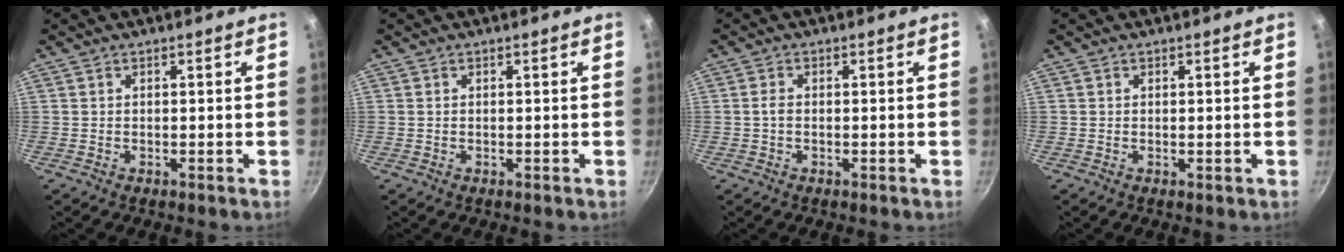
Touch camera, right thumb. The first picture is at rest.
{"total": 0.0}
{"total": 1.5, "force": [-0.2, 1.0, 1.1], "torque": [-0.022, 0.006, -0.005]}
{"total": 0.0}